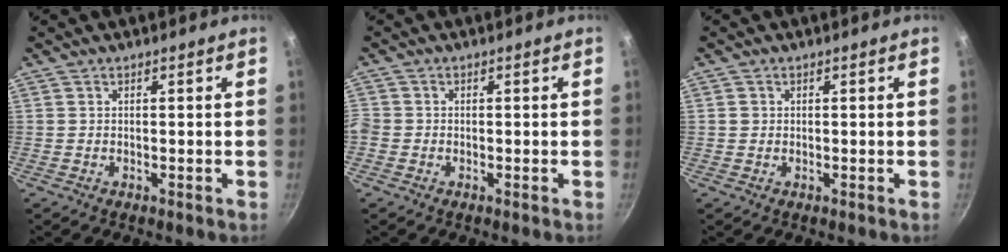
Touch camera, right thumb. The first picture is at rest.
{"total": 2.2, "force": [-0.8, 1.9, 0.8], "torque": [-0.016, 0.001, -0.021]}
{"total": 1.2, "force": [0.1, 1.2, 0.4], "torque": [-0.002, 0.005, 0.001]}